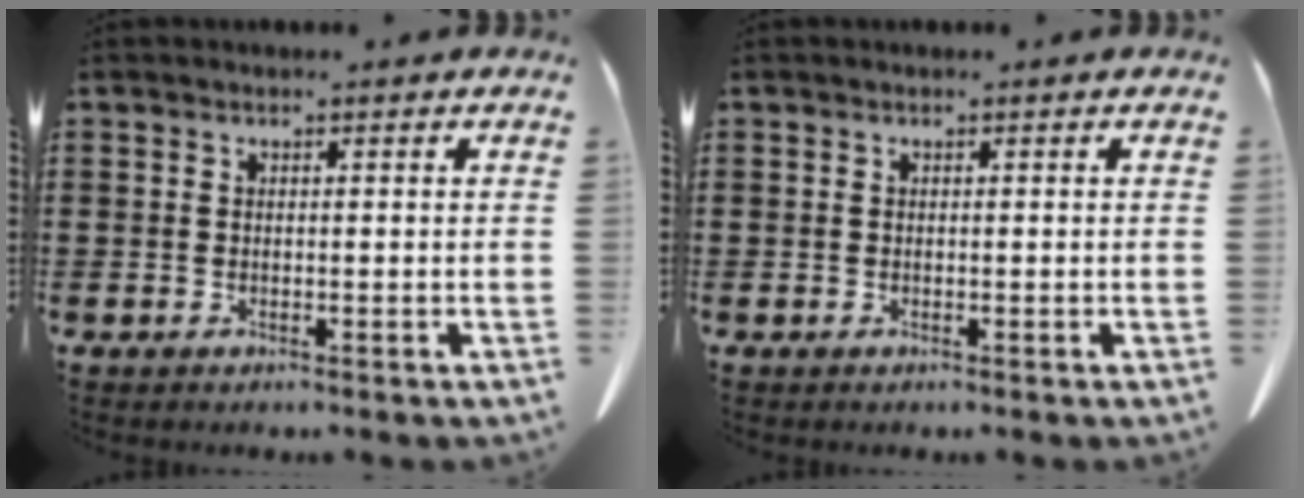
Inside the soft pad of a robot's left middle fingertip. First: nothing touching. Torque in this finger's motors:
{"motor_torque": [-0.33, -0.38, 0.05, 0.01]}